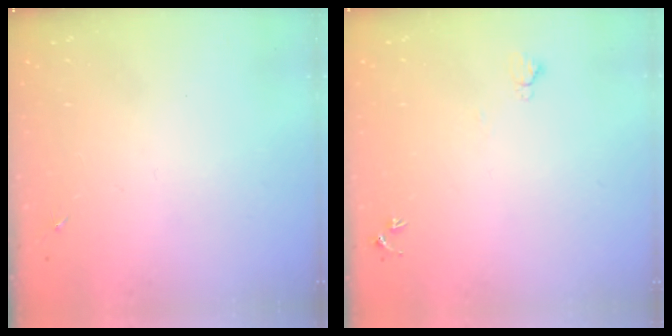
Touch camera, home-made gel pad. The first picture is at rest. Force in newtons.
{"total": 4.8, "press": 4.8, "slide": 0.6}